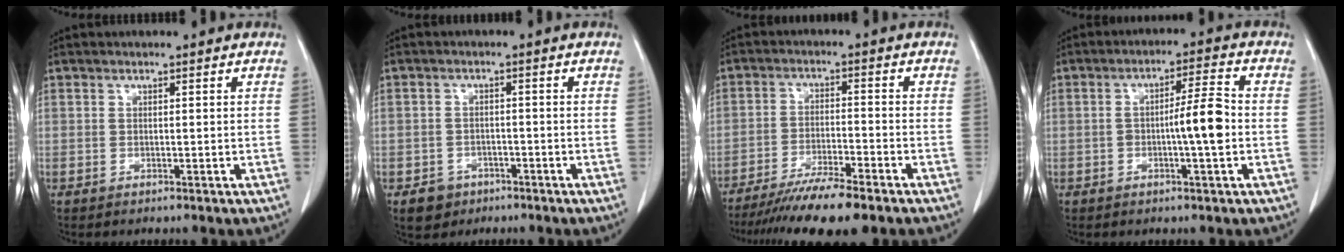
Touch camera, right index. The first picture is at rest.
{"total": 3.7, "force": [-2.0, 3.1, 0.5], "torque": [-0.004, 0.011, -0.027]}
{"total": 10.9, "force": [-8.8, 0.2, 6.4], "torque": [-0.098, -0.027, -0.142]}
{"total": 6.4, "force": [-1.1, 0.2, 6.3], "torque": [-0.104, 0.008, -0.019]}